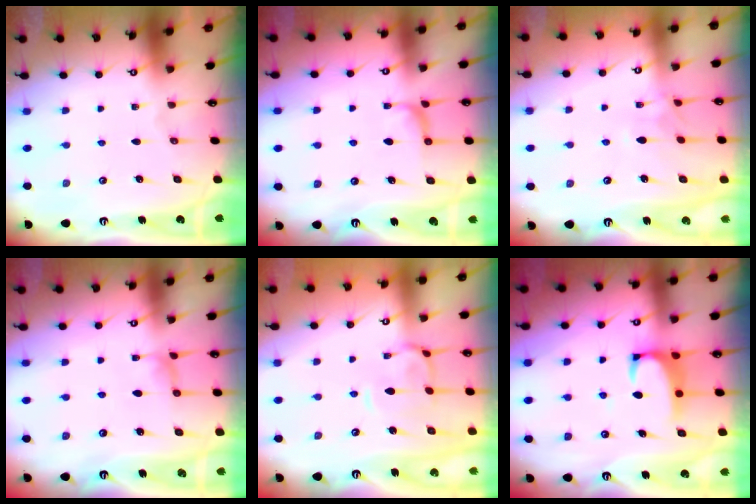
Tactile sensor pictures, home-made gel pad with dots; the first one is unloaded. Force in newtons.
{"total": 2.9, "press": 2.7, "slide": 0.9}
{"total": 1.6, "press": 1.4, "slide": 0.8}
{"total": 1.3, "press": 1.1, "slide": 0.7}
{"total": 1.6, "press": 1.4, "slide": 0.9}
{"total": 2.2, "press": 2.0, "slide": 0.7}